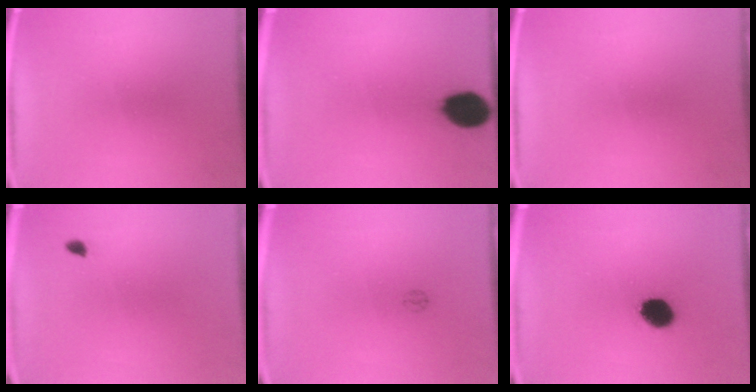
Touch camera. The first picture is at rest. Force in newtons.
{"total": 10.4}
{"total": 0.0}
{"total": 0.9}
{"total": 1.0}
{"total": 7.2}